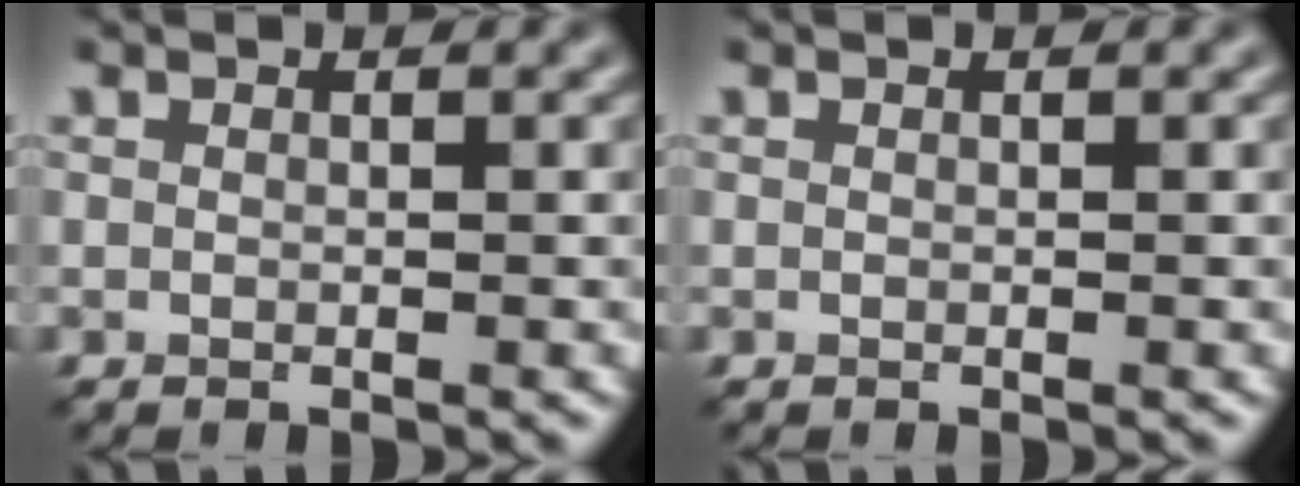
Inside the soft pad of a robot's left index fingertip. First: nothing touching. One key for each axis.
{"total": 0.0}